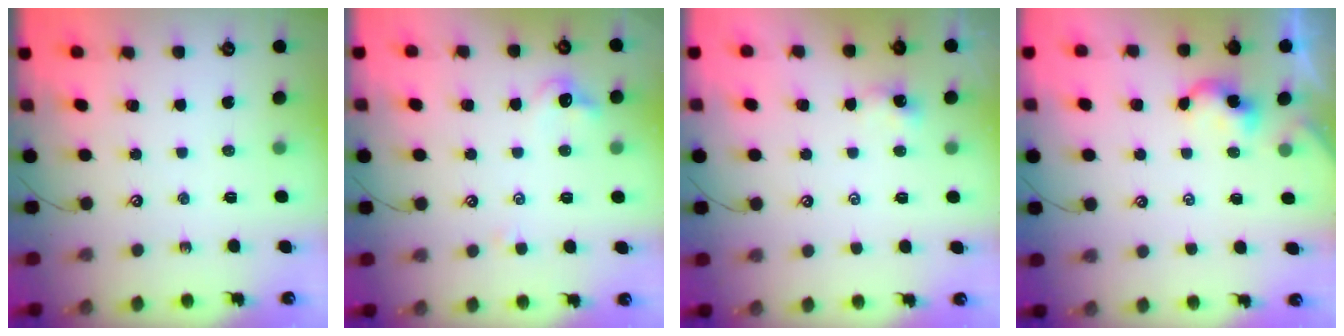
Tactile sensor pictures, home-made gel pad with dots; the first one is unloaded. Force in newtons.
{"total": 2.3, "press": 2.3, "slide": 0.4}
{"total": 2.6, "press": 2.6, "slide": 0.2}
{"total": 1.9, "press": 1.9, "slide": 0.1}